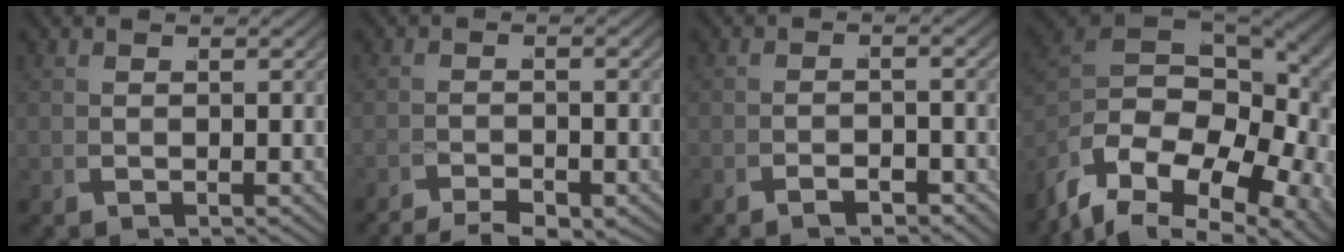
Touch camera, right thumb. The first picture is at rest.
{"total": 3.5, "force": [-3.2, 0.8, 1.3], "torque": [-0.009, -0.005, -0.061]}
{"total": 1.9, "force": [-1.8, 0.3, 0.4], "torque": [-0.003, -0.002, -0.037]}
{"total": 20.8, "force": [-1.7, 14.8, 14.4], "torque": [-0.305, -0.044, -0.015]}